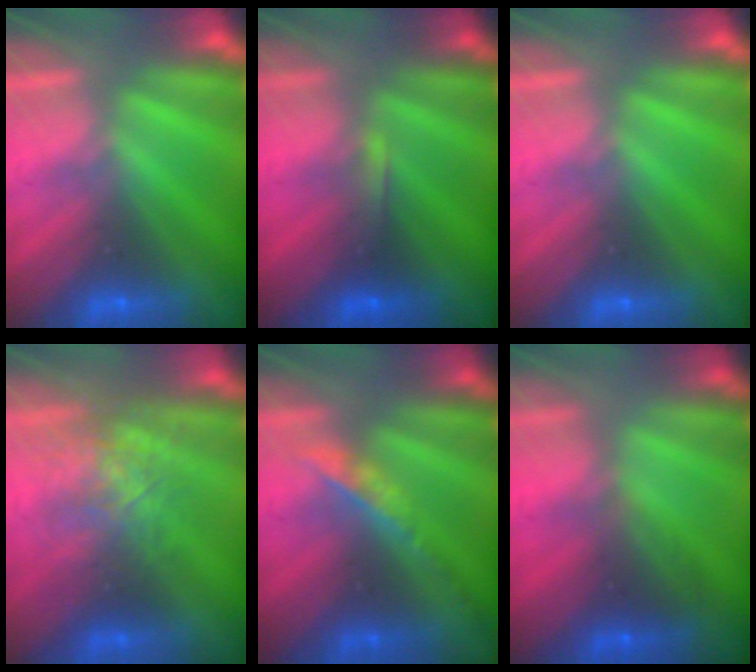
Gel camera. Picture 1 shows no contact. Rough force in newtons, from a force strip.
{"total": 3.4}
{"total": 0.0}
{"total": 2.5}
{"total": 2.4}
{"total": 1.7}